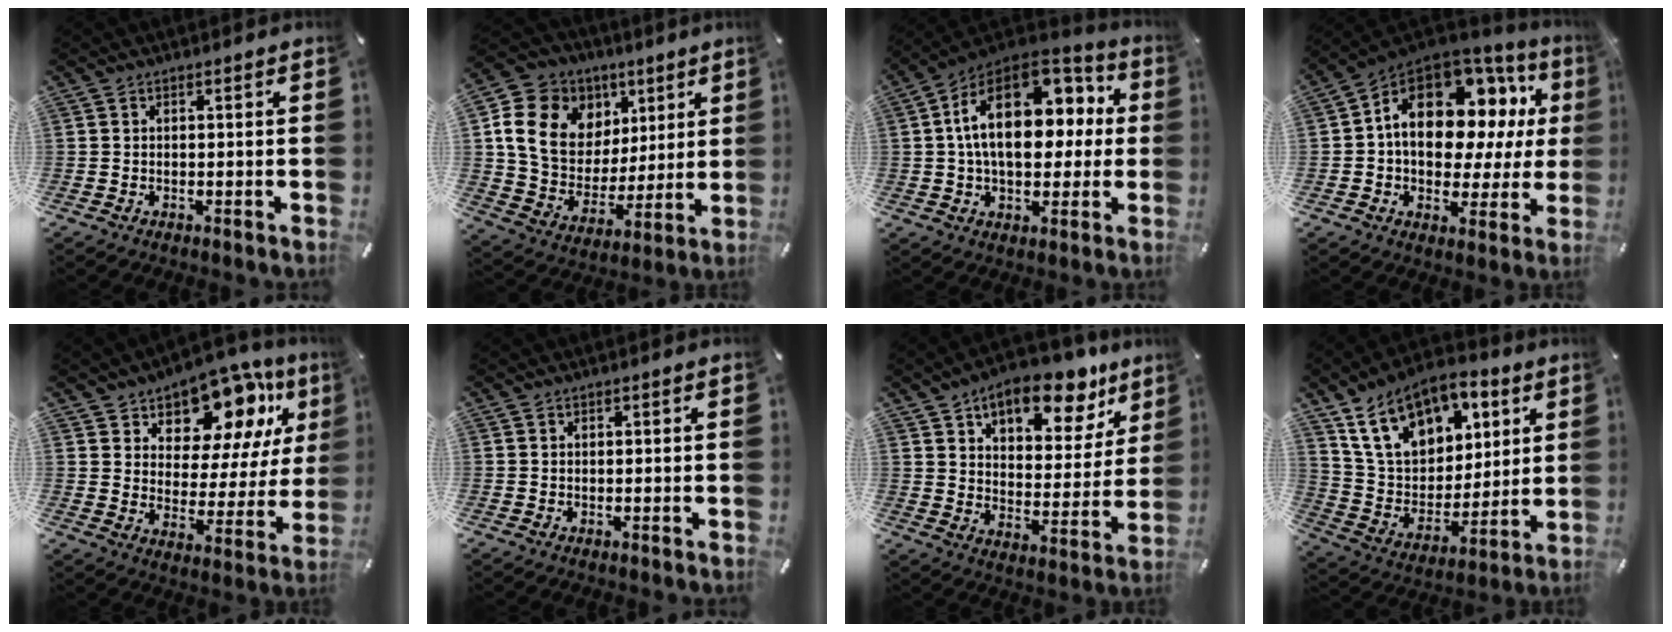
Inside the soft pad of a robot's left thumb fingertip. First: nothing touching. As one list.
[{"total": 17.6, "force": [6.2, 14.5, 7.9], "torque": [-0.140, -0.017, 0.121]}, {"total": 20.6, "force": [4.6, 13.4, 14.9], "torque": [-0.262, -0.011, 0.080]}, {"total": 17.4, "force": [4.4, 11.5, 12.4], "torque": [-0.197, -0.022, 0.073]}, {"total": 13.3, "force": [9.7, 7.9, 4.5], "torque": [-0.071, -0.086, 0.170]}, {"total": 0.0}, {"total": 14.2, "force": [10.5, 6.9, 6.6], "torque": [-0.092, -0.074, 0.178]}, {"total": 17.4, "force": [9.8, 11.4, 8.6], "torque": [-0.164, -0.040, 0.186]}]